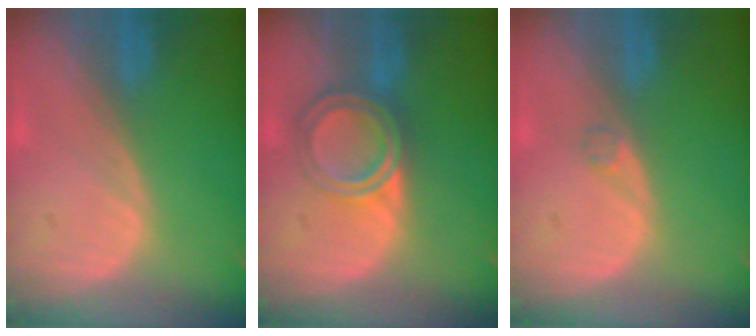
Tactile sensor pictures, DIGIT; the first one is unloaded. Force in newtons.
{"total": 6.4, "press": 5.4, "slide": 3.4}
{"total": 0.9, "press": 0.9, "slide": 0.1}